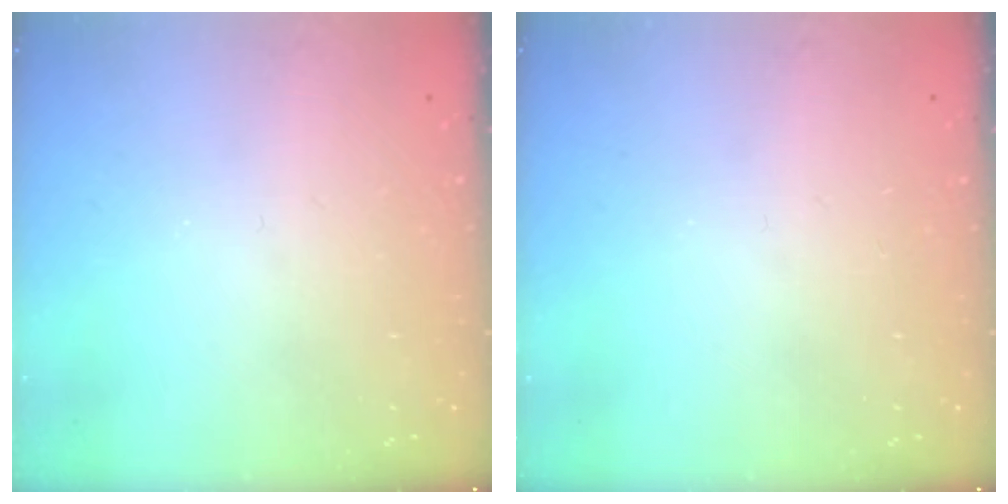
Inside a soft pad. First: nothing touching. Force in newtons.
{"total": 0.0}